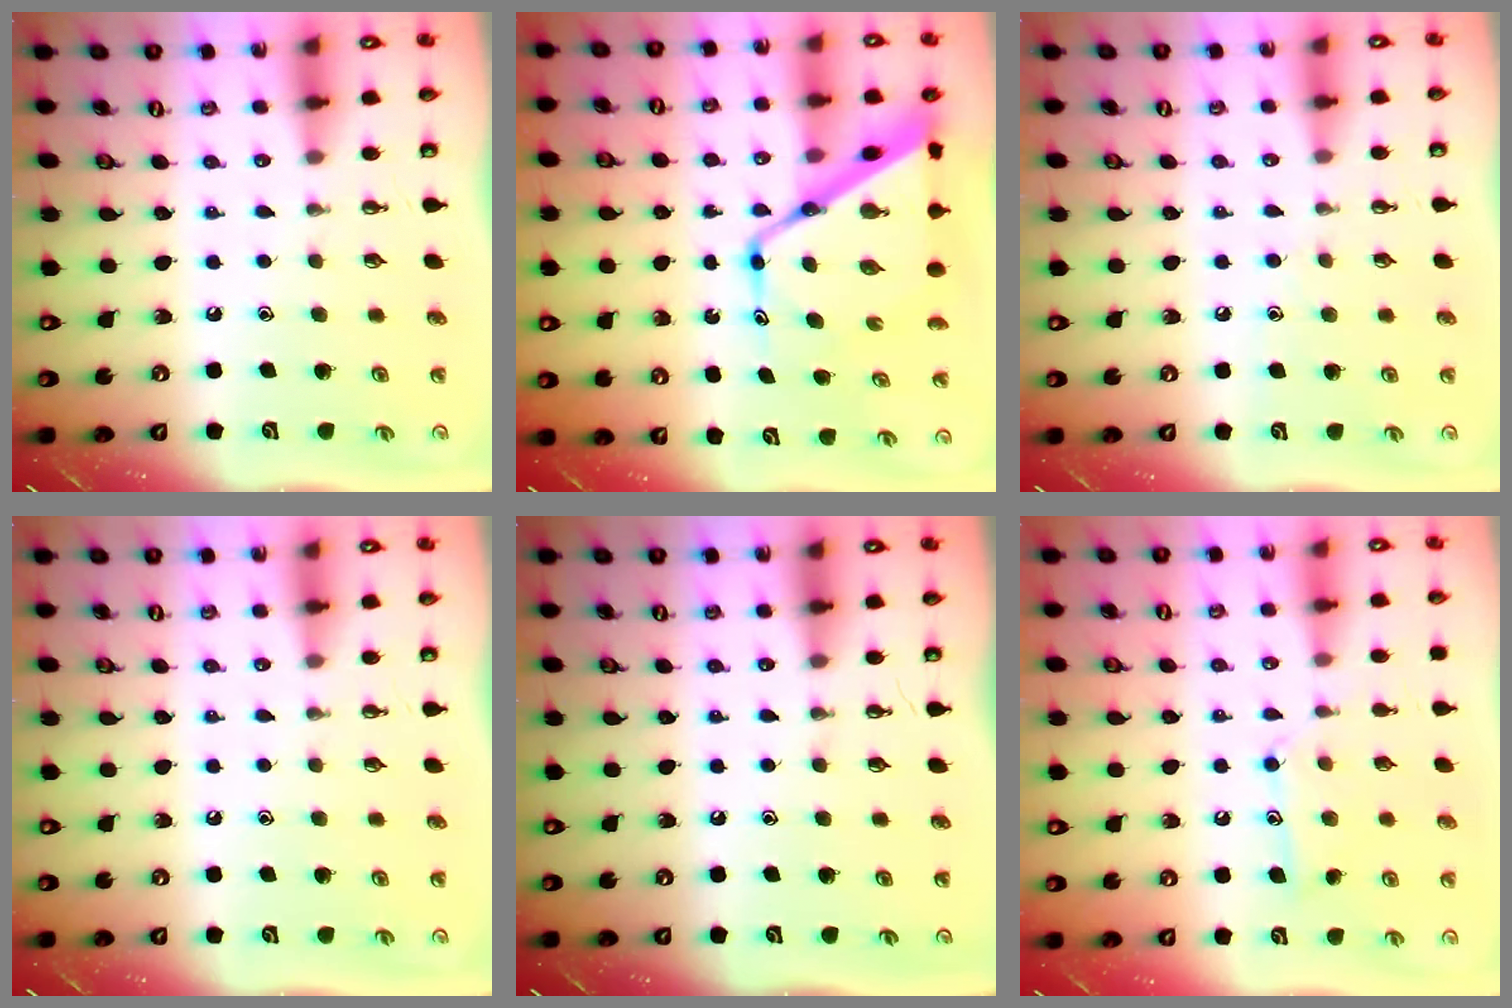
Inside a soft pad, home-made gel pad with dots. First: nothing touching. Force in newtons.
{"total": 16.2, "press": 16.1, "slide": 1.5}
{"total": 5.0, "press": 4.9, "slide": 0.6}
{"total": 0.0}
{"total": 0.0}
{"total": 10.4, "press": 10.4, "slide": 0.6}